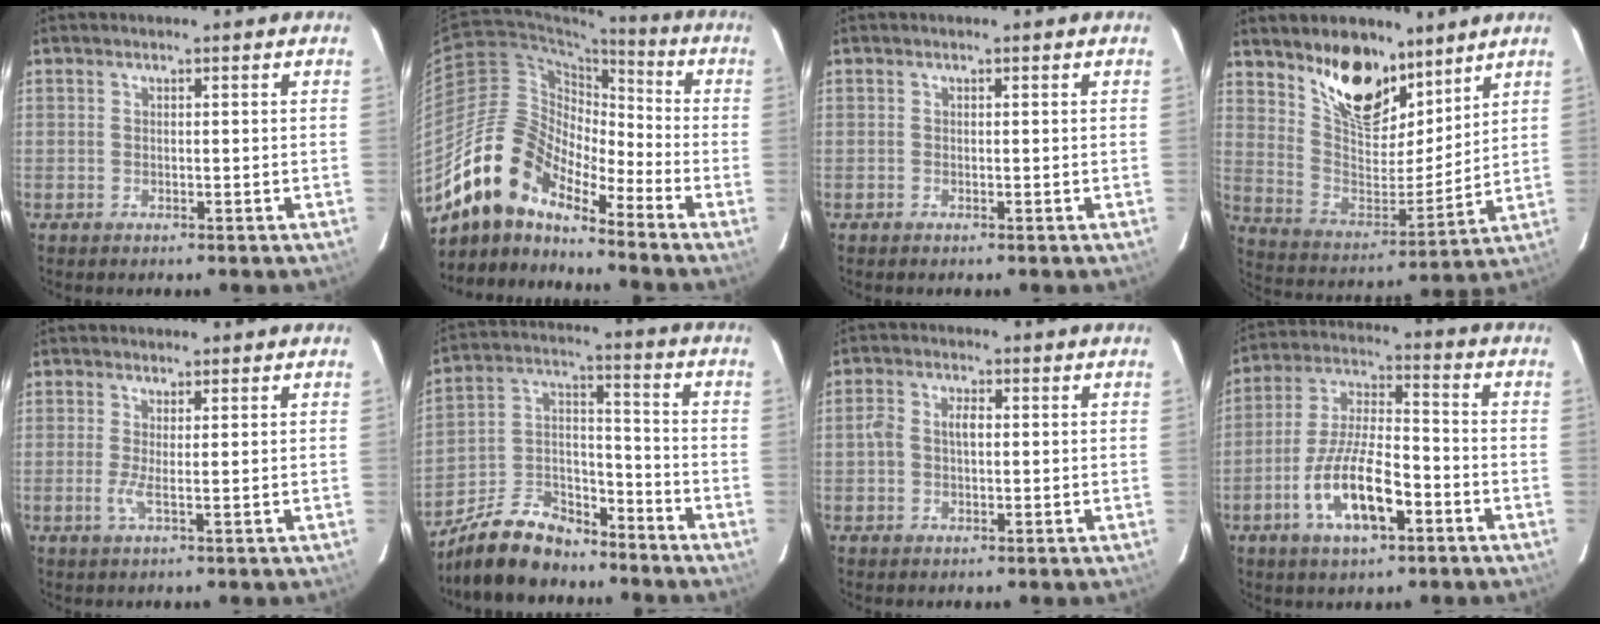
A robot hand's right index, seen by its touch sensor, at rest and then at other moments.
{"total": 14.9, "force": [-12.2, 5.7, 6.5], "torque": [-0.112, 0.008, -0.240]}
{"total": 0.0}
{"total": 16.0, "force": [11.2, 7.8, 8.4], "torque": [-0.151, -0.003, 0.205]}
{"total": 1.8, "force": [0.0, -0.2, 1.8], "torque": [-0.038, -0.005, -0.004]}
{"total": 13.7, "force": [-10.5, 6.5, 5.7], "torque": [-0.132, 0.033, -0.182]}
{"total": 3.7, "force": [-0.2, 2.6, 2.7], "torque": [-0.052, 0.010, -0.004]}
{"total": 13.6, "force": [-6.0, 4.8, 11.2], "torque": [-0.231, -0.002, -0.107]}